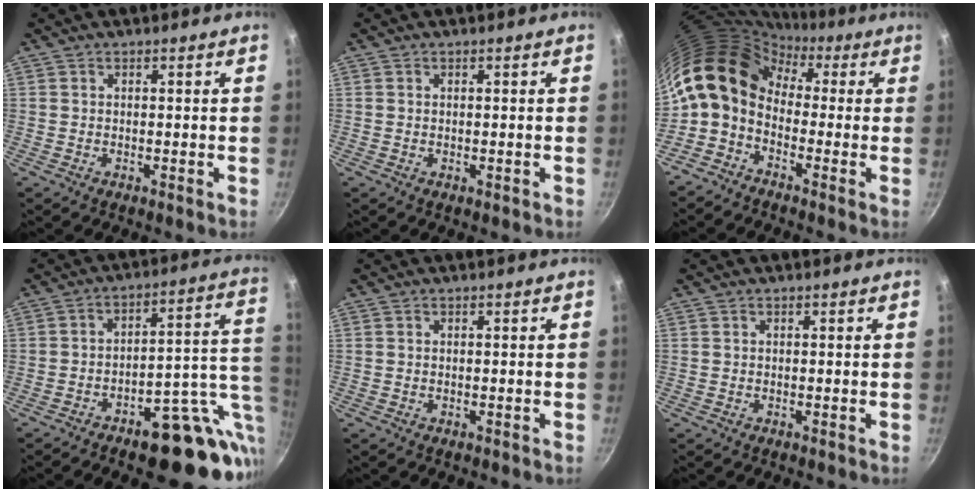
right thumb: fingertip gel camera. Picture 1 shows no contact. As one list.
[{"total": 0.0}, {"total": 13.2, "force": [1.0, 9.6, 9.0], "torque": [-0.150, 0.031, -0.008]}, {"total": 19.6, "force": [-6.1, 8.9, 16.4], "torque": [-0.155, 0.031, -0.074]}, {"total": 0.0}, {"total": 0.0}]